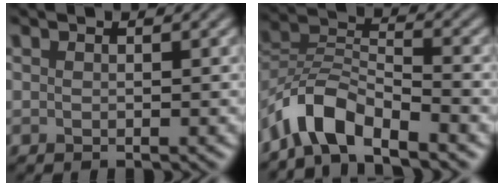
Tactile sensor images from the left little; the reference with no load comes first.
{"total": 5.6, "force": [-4.4, 1.9, 3.0], "torque": [-0.045, 0.006, -0.094]}